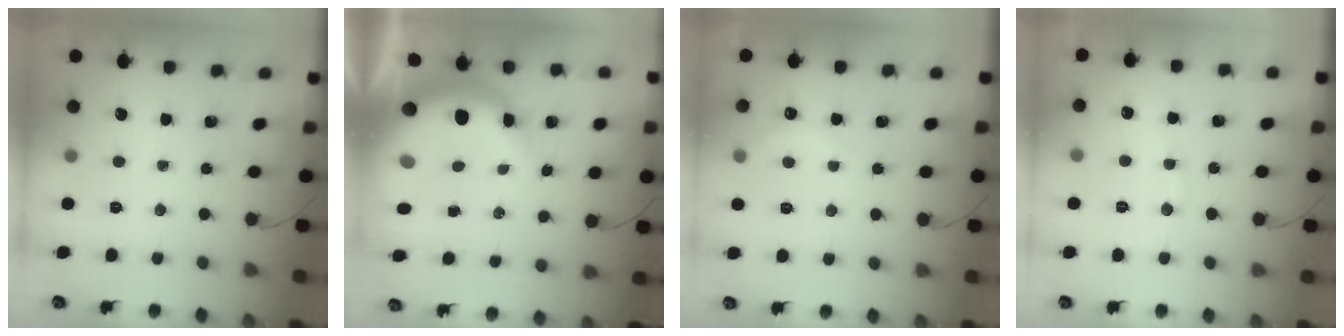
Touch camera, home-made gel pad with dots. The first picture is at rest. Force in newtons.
{"total": 12.7, "press": 12.5, "slide": 2.6}
{"total": 4.4, "press": 4.4, "slide": 0.7}
{"total": 7.3, "press": 7.1, "slide": 1.5}